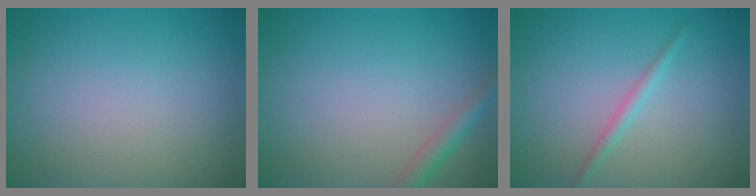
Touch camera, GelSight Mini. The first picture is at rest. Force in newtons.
{"total": 1.9, "press": 1.9, "slide": 0.0}
{"total": 1.3, "press": 1.3, "slide": 0.0}